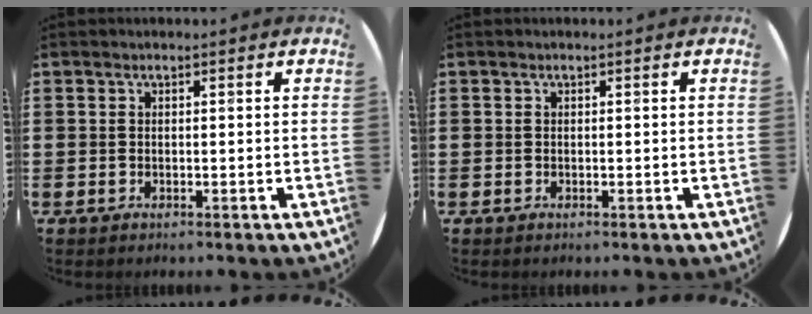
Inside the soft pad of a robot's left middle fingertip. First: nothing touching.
{"total": 0.0}